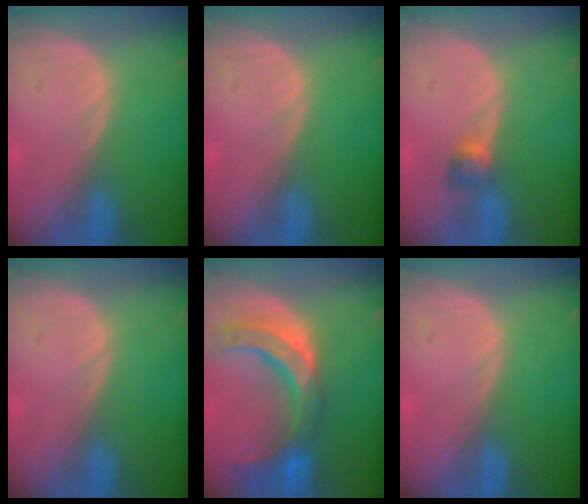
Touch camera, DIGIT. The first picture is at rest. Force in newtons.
{"total": 0.0}
{"total": 2.7, "press": 2.4, "slide": 1.2}
{"total": 0.0}
{"total": 11.1, "press": 9.5, "slide": 5.8}
{"total": 0.0}